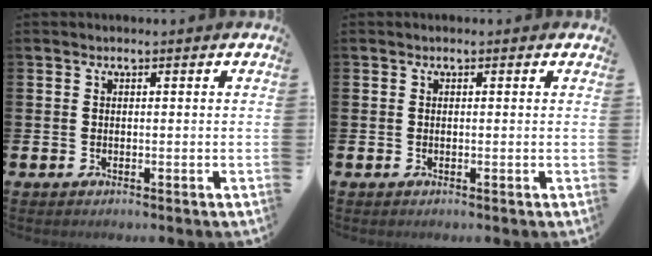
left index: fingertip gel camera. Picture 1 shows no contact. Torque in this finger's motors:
{"motor_torque": [1.11, -1.03, 0.23, 0.01]}